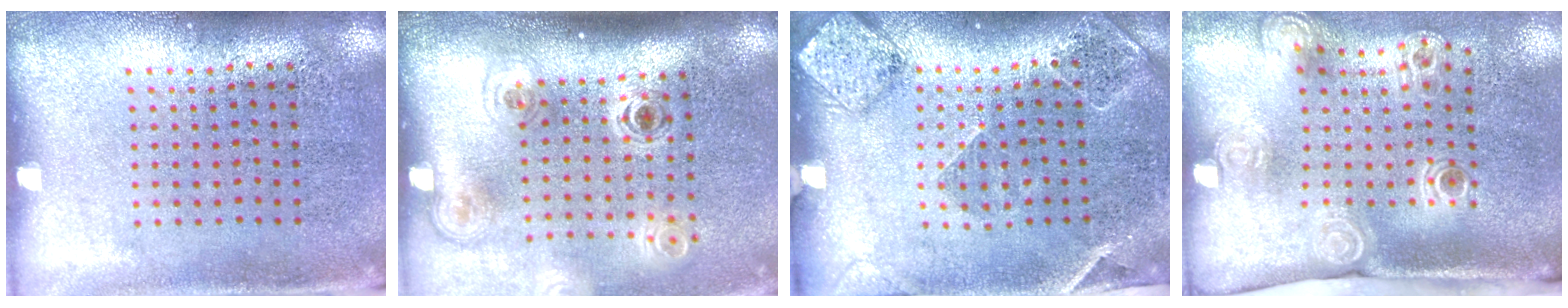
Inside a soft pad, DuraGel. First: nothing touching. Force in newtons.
{"total": 1.9, "press": 1.2, "slide": 1.4}
{"total": 1.6, "press": 1.6, "slide": 0.3}
{"total": 2.2, "press": 1.5, "slide": 1.6}